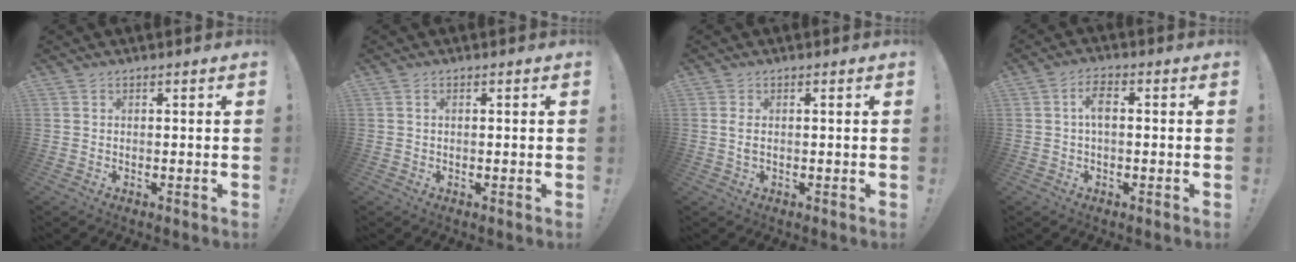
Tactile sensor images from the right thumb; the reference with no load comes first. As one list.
[{"total": 0.6, "force": [0.1, 0.1, 0.6], "torque": [-0.016, 0.002, 0.002]}, {"total": 2.0, "force": [0.2, 0.4, 1.9], "torque": [-0.043, 0.004, 0.006]}, {"total": 4.5, "force": [0.1, 2.0, 4.1], "torque": [-0.073, 0.011, 0.001]}]